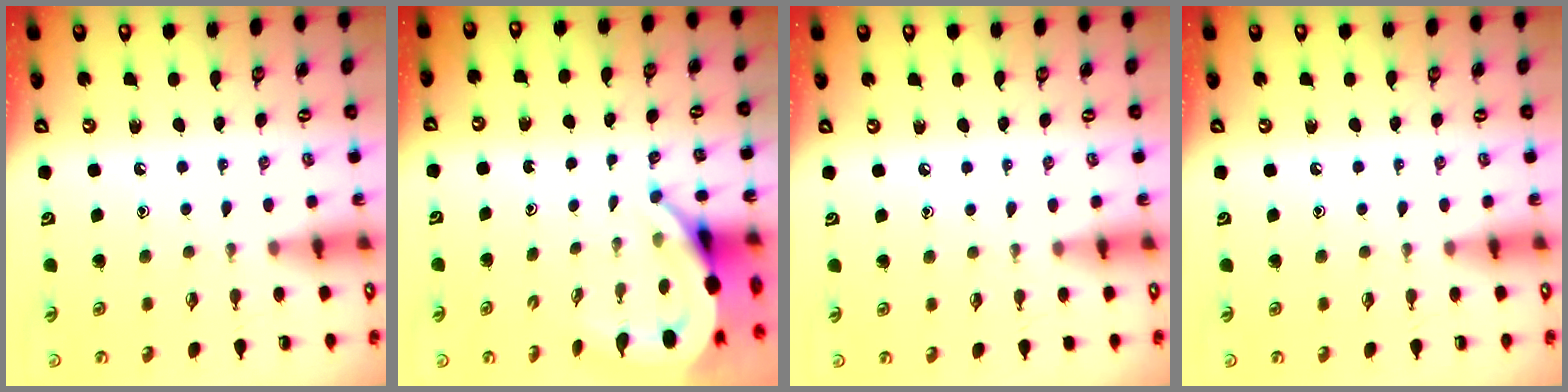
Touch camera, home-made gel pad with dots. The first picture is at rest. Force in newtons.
{"total": 8.2, "press": 8.1, "slide": 1.0}
{"total": 2.5, "press": 2.5, "slide": 0.4}
{"total": 0.0}